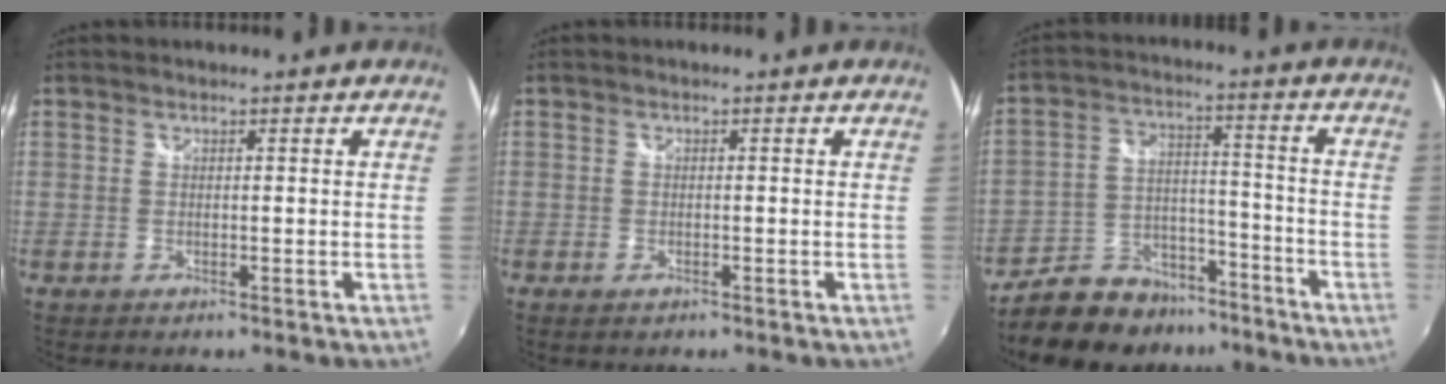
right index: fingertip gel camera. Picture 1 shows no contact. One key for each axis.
{"total": 1.2, "fx": -0.8, "fy": 0.7, "fz": 0.6, "tx": -0.012, "ty": -0.004, "tz": -0.015}
{"total": 16.2, "fx": -12.6, "fy": 8.5, "fz": 5.7, "tx": -0.135, "ty": 0.040, "tz": -0.189}